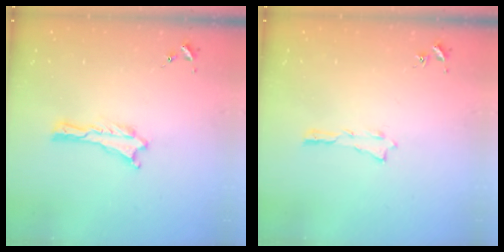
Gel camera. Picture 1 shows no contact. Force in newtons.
{"total": 0.0}